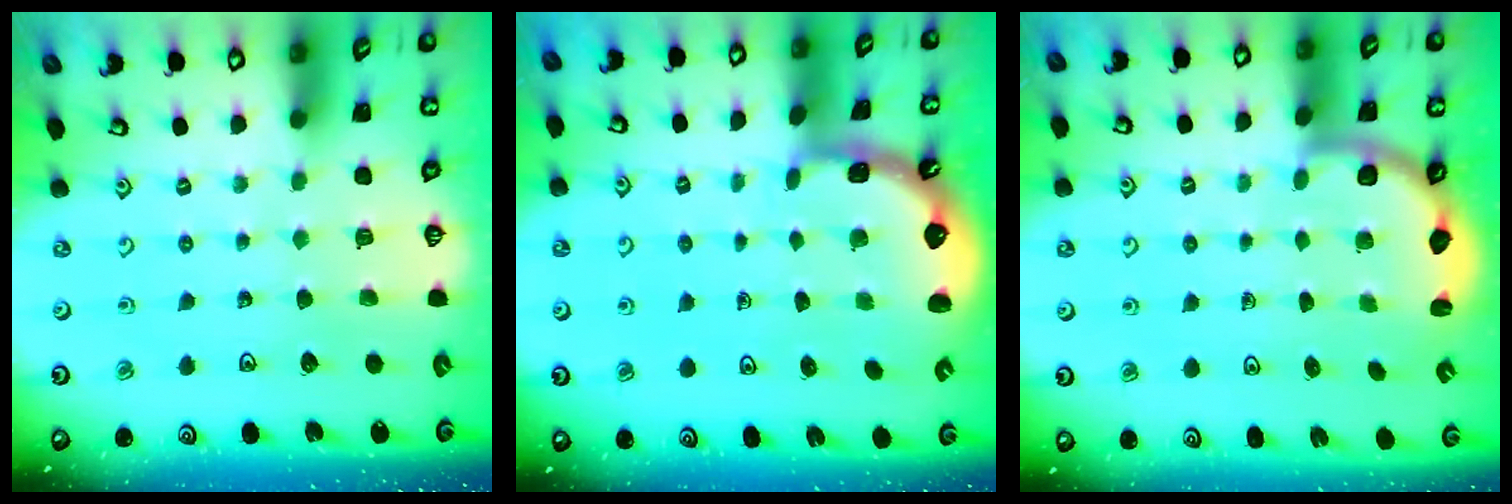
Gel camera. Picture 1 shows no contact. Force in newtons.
{"total": 1.3, "press": 1.3, "slide": 0.1}
{"total": 3.5, "press": 2.8, "slide": 2.0}